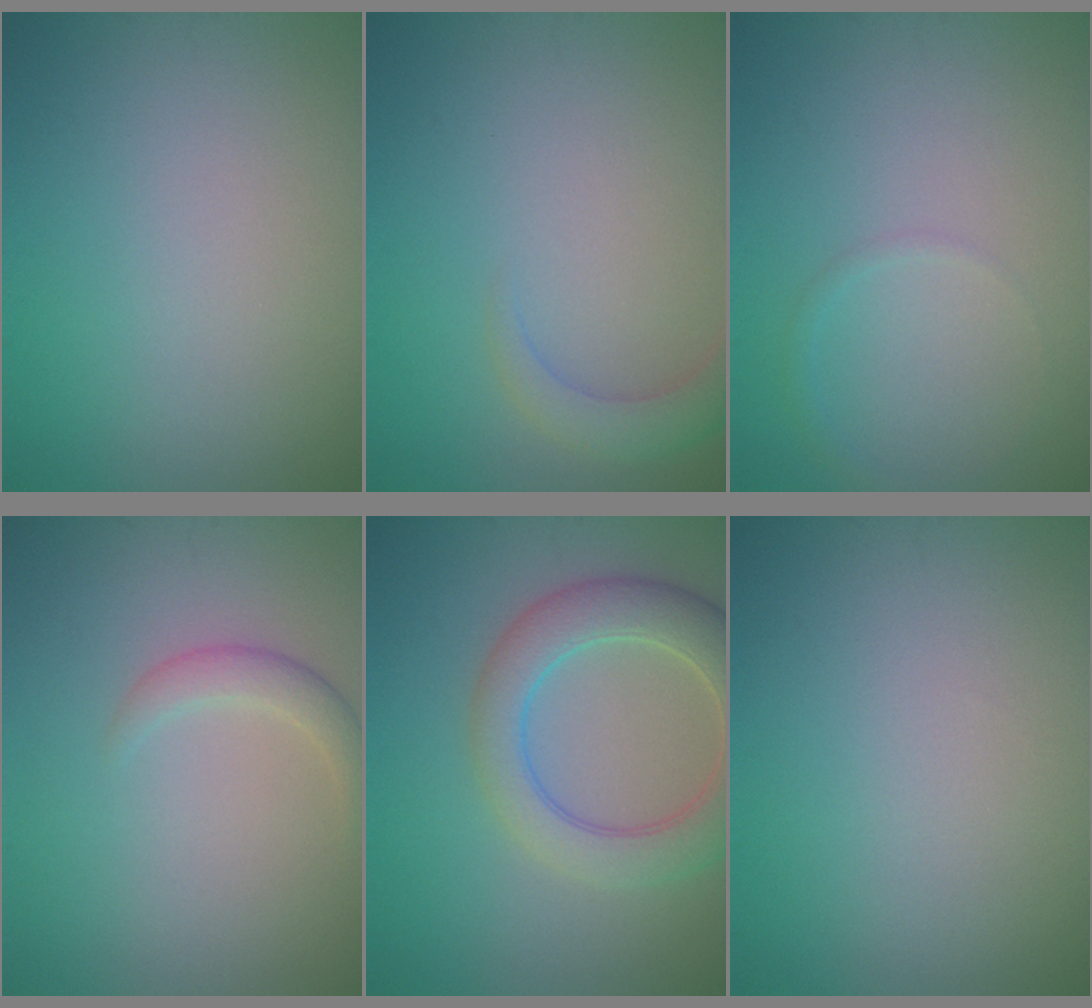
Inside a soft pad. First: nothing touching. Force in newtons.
{"total": 2.4, "press": 2.4, "slide": 0.3}
{"total": 0.7, "press": 0.7, "slide": 0.1}
{"total": 1.6, "press": 1.6, "slide": 0.1}
{"total": 6.0, "press": 6.0, "slide": 0.3}
{"total": 0.0}